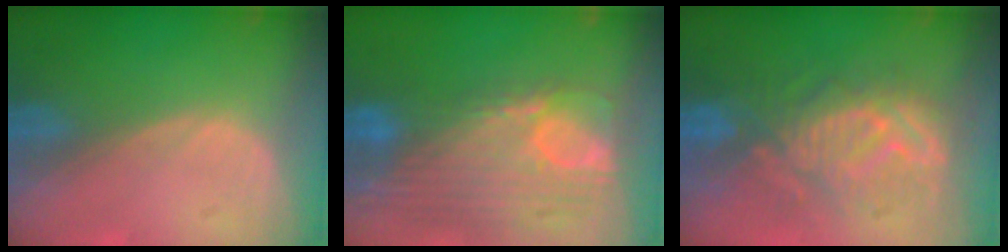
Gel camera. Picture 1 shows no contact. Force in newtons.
{"total": 12.3, "press": 10.4, "slide": 6.5}
{"total": 10.0, "press": 9.8, "slide": 1.4}